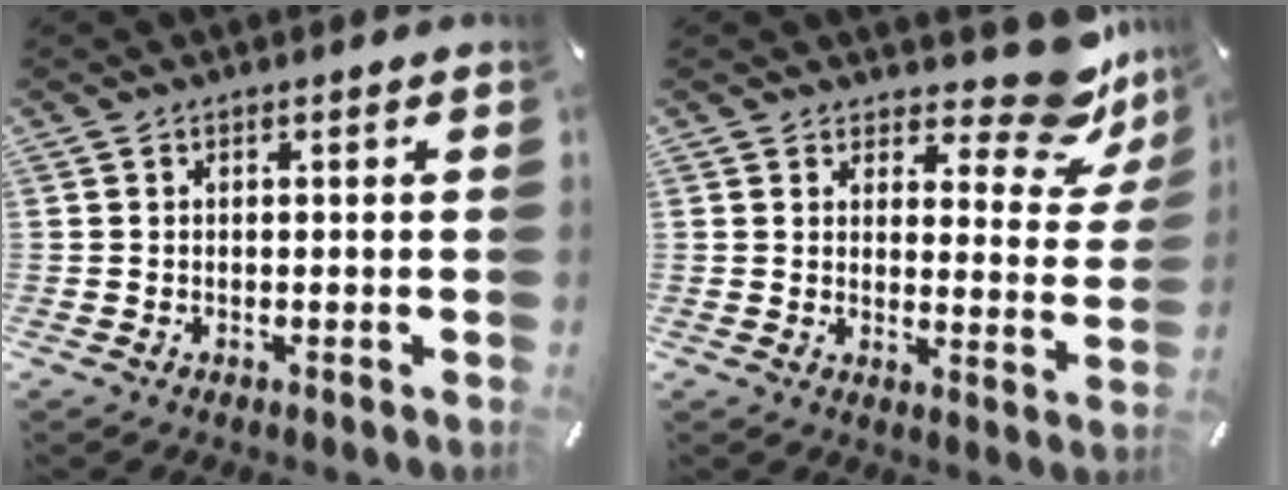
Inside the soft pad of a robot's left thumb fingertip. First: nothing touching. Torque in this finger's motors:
{"motor_torque": [0.36, -0.43, -0.17, 0.05, 0.01]}